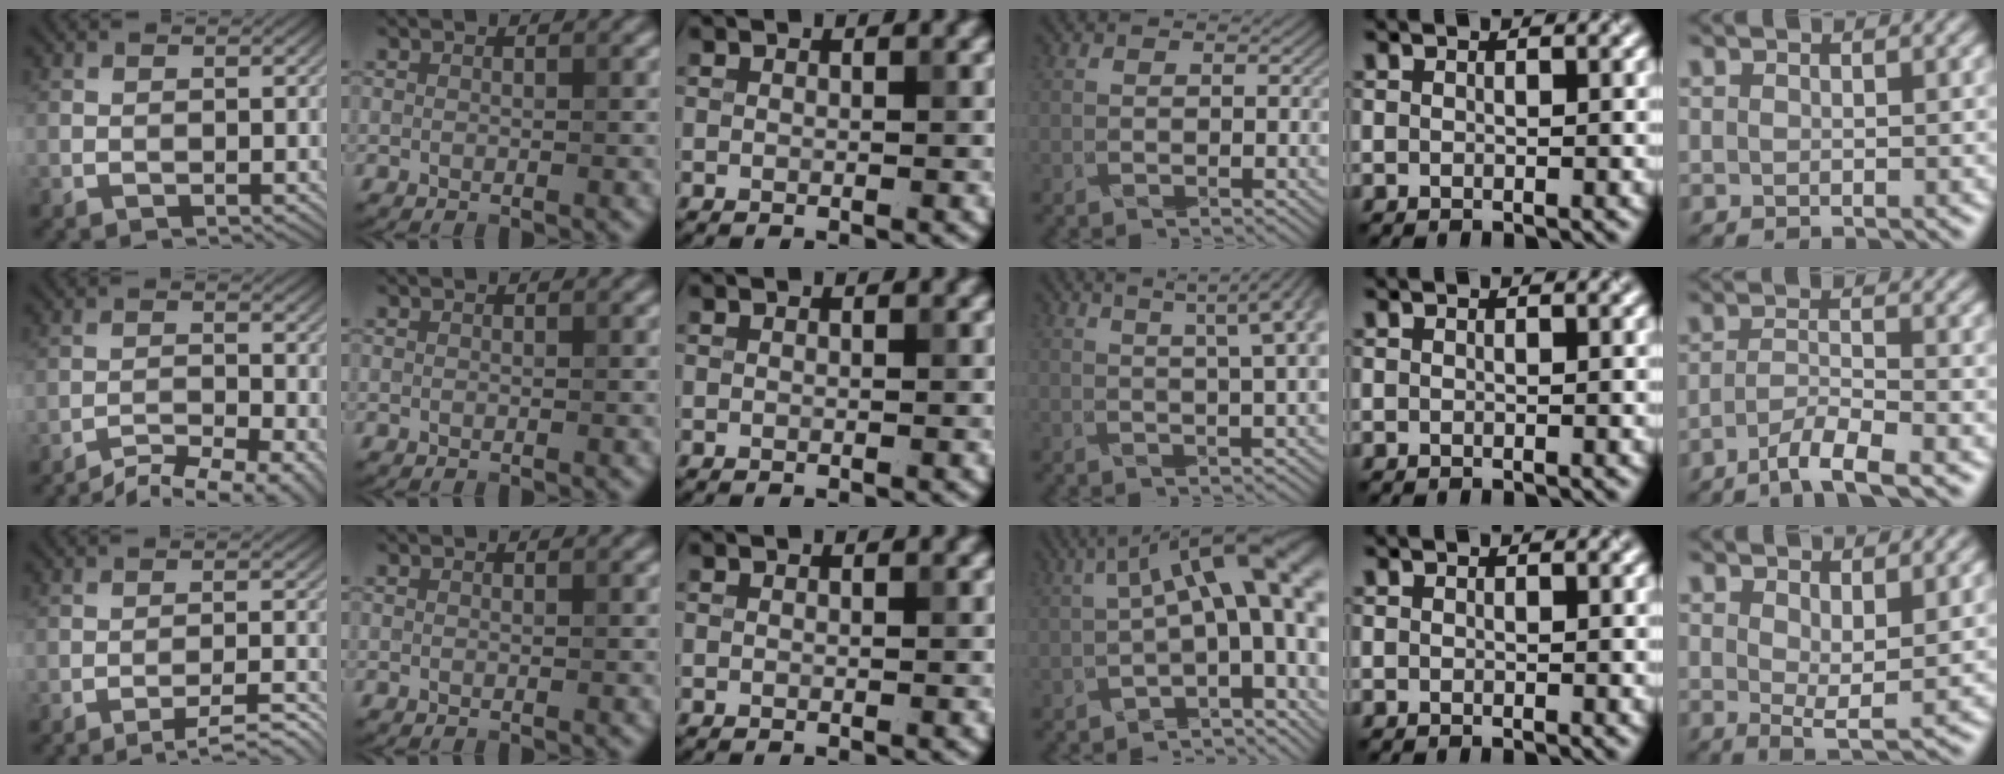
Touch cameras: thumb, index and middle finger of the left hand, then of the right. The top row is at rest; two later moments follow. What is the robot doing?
{"motion": "pour", "object": "sugar"}